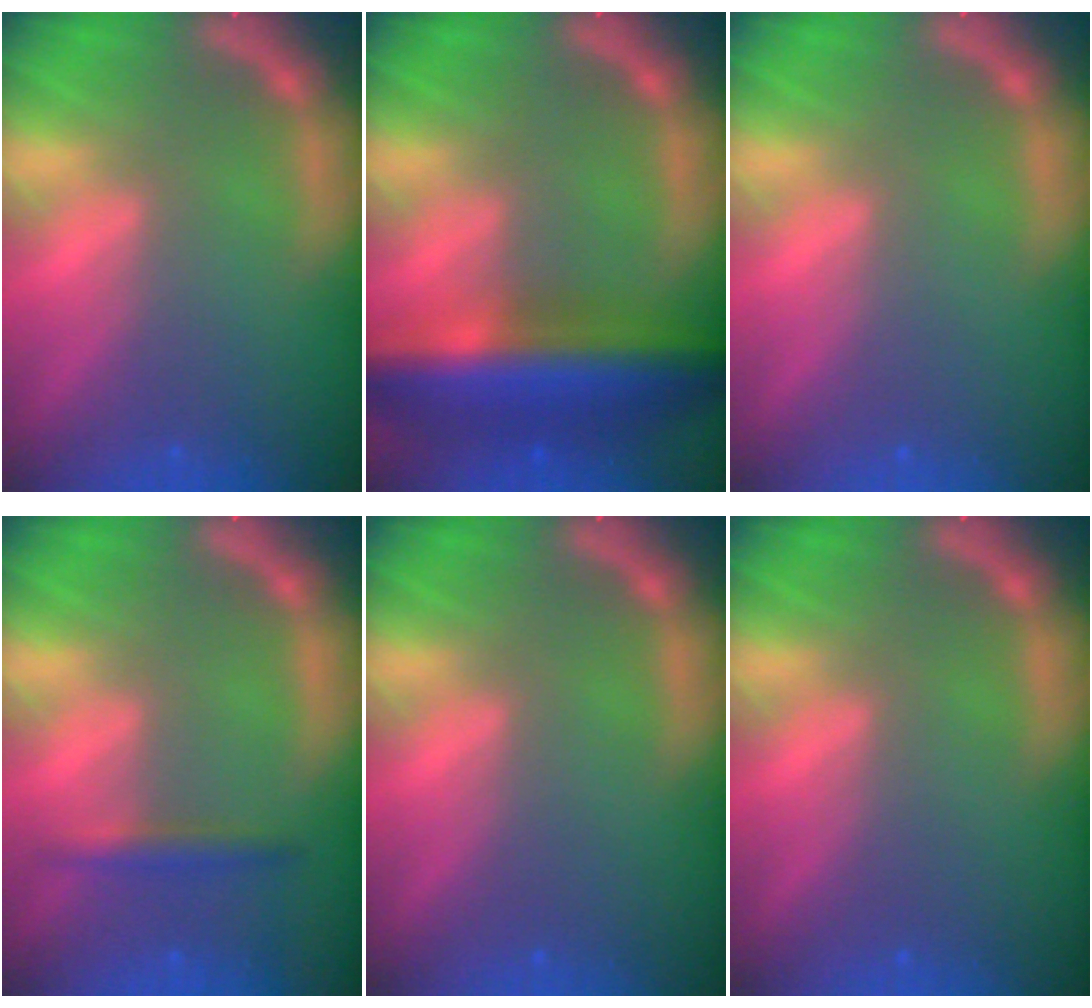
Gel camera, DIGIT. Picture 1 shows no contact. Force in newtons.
{"total": 10.0}
{"total": 0.0}
{"total": 1.9}
{"total": 0.0}
{"total": 0.0}